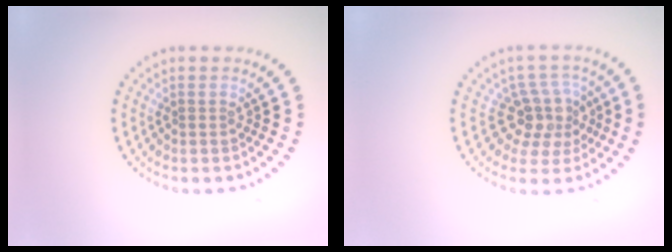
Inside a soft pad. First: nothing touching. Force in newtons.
{"total": 3.6, "press": 2.9, "slide": 2.2}